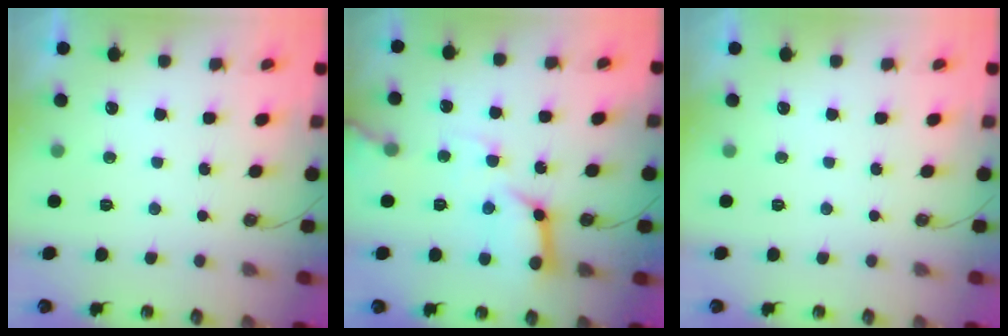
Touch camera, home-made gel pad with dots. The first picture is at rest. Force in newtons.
{"total": 15.1, "press": 15.0, "slide": 1.9}
{"total": 0.0}